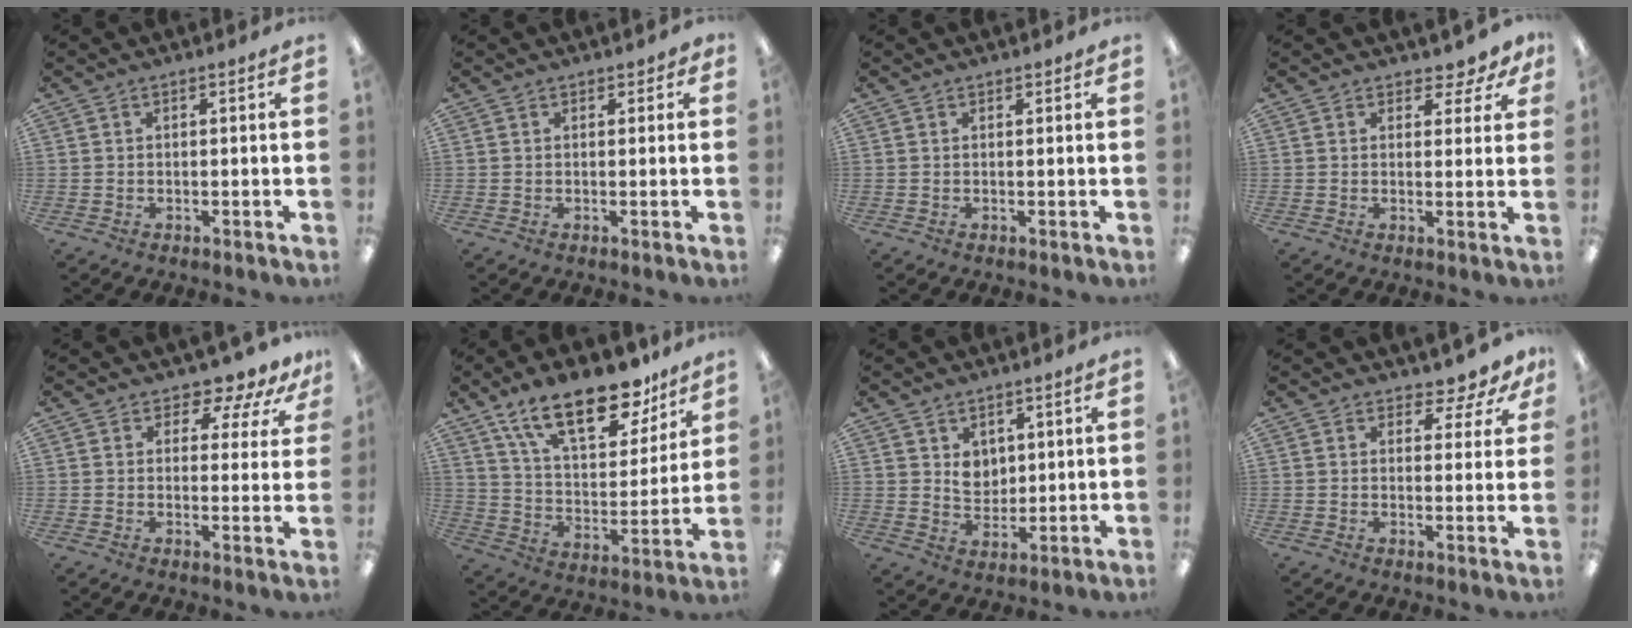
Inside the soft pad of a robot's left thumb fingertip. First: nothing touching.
{"total": 1.0, "force": [0.6, 0.8, 0.4], "torque": [0.000, 0.001, 0.008]}
{"total": 0.6, "force": [0.5, 0.4, 0.1], "torque": [0.006, -0.001, 0.007]}
{"total": 3.4, "force": [2.2, 2.2, 1.2], "torque": [-0.005, -0.006, 0.037]}
{"total": 6.2, "force": [5.2, 2.5, 2.3], "torque": [-0.035, -0.037, 0.091]}
{"total": 21.8, "force": [14.7, 9.3, 13.2], "torque": [-0.214, -0.078, 0.252]}
{"total": 5.5, "force": [3.1, 4.3, 1.4], "torque": [-0.014, -0.015, 0.052]}
{"total": 4.6, "force": [3.8, 2.1, 1.5], "torque": [-0.009, -0.026, 0.063]}